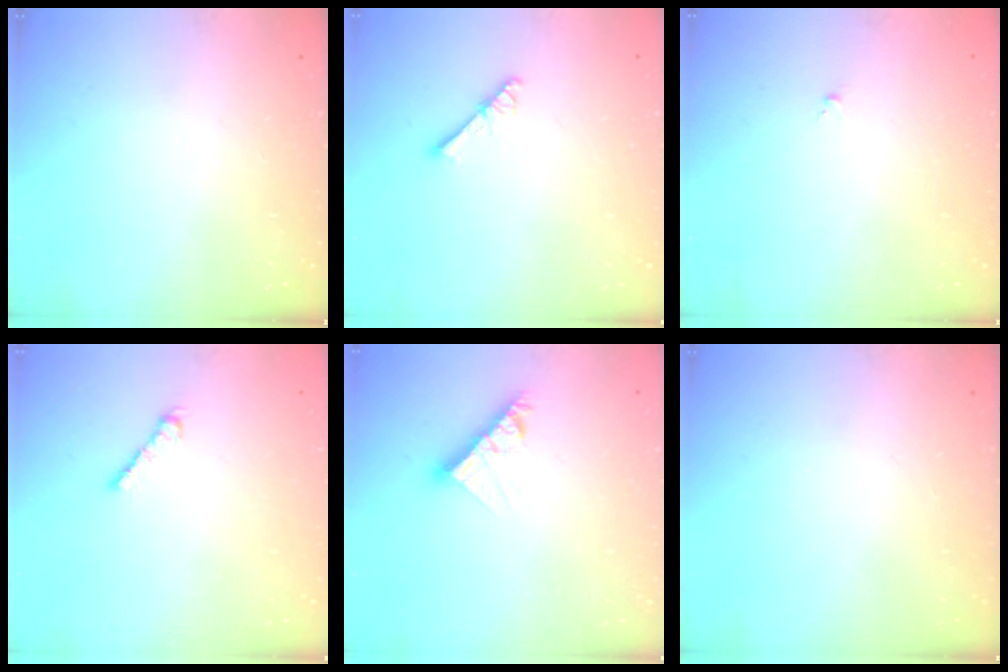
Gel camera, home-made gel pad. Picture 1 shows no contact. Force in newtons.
{"total": 2.5, "press": 2.5, "slide": 0.3}
{"total": 0.0}
{"total": 4.1, "press": 4.1, "slide": 0.9}
{"total": 7.1, "press": 7.1, "slide": 0.6}
{"total": 0.0}